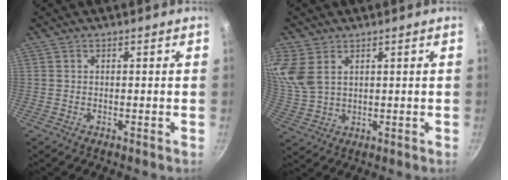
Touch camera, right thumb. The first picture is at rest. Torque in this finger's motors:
{"motor_torque": [-0.53, 1.18, 0.54, -0.21, 0.24]}